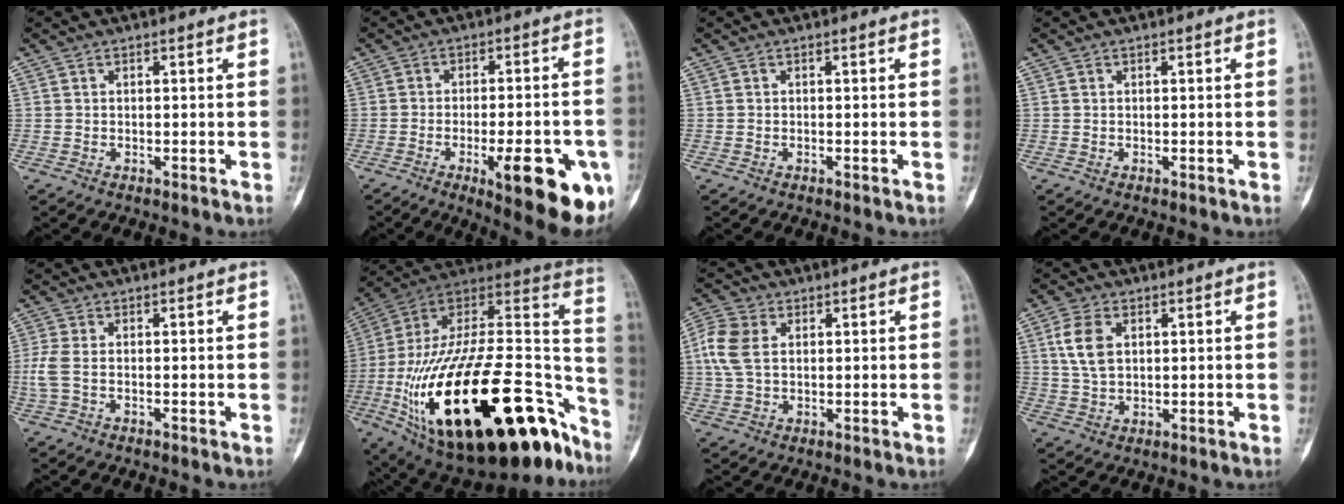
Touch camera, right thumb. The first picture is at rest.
{"total": 16.6, "force": [-6.5, 4.8, 14.5], "torque": [-0.146, 0.013, -0.074]}
{"total": 0.0}
{"total": 0.0}
{"total": 3.1, "force": [-0.4, 1.3, 2.8], "torque": [-0.088, -0.005, -0.011]}
{"total": 45.1, "force": [-19.8, 19.2, 35.7], "torque": [-0.548, 0.054, -0.315]}
{"total": 7.3, "force": [1.5, 4.8, 5.2], "torque": [-0.125, 0.014, 0.028]}
{"total": 6.5, "force": [1.8, 4.1, 4.8], "torque": [-0.092, 0.000, 0.037]}